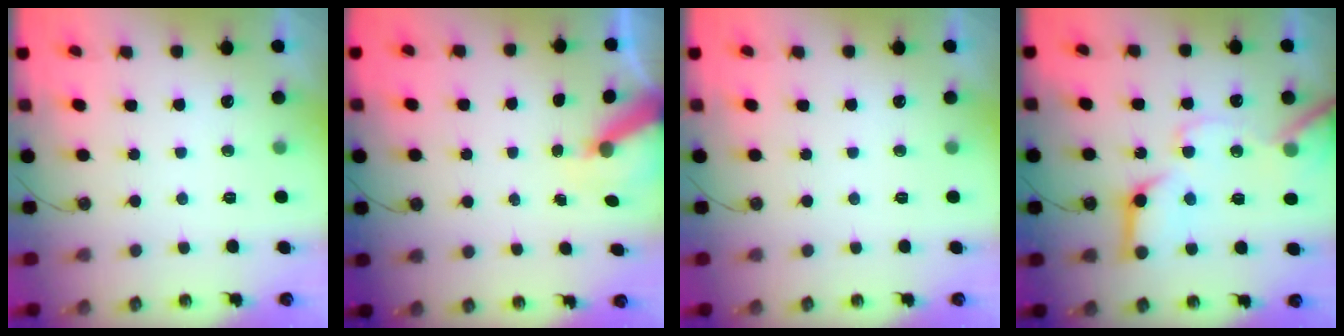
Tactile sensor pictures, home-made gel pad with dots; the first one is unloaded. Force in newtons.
{"total": 6.3, "press": 6.2, "slide": 0.6}
{"total": 0.0}
{"total": 17.3, "press": 17.2, "slide": 2.3}